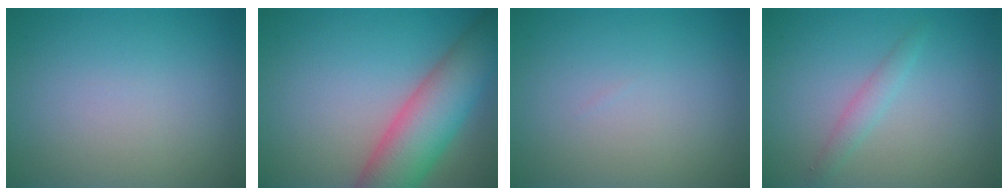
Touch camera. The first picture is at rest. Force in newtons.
{"total": 8.6, "press": 8.6, "slide": 0.3}
{"total": 0.0}
{"total": 1.1, "press": 1.1, "slide": 0.1}